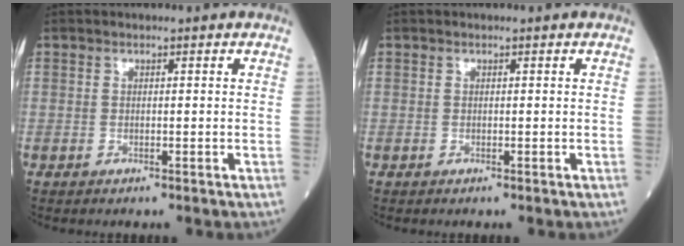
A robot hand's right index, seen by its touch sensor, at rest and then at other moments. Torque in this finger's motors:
{"motor_torque": [0.00, 0.00, 0.00, 0.00]}